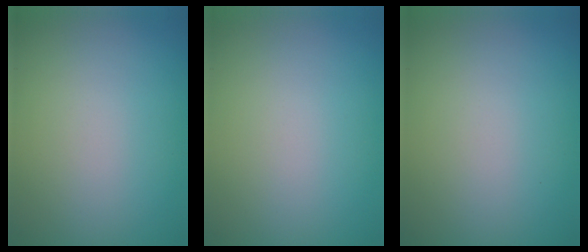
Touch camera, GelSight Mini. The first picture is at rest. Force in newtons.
{"total": 0.0}
{"total": 0.0}